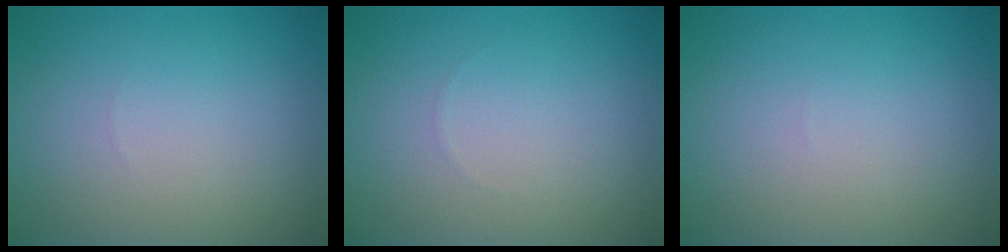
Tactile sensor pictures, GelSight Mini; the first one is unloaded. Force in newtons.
{"total": 0.0}
{"total": 0.0}